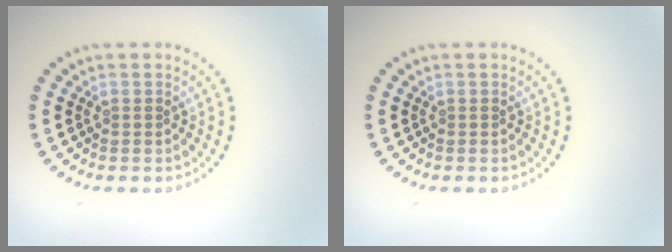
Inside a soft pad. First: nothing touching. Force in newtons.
{"total": 0.0}